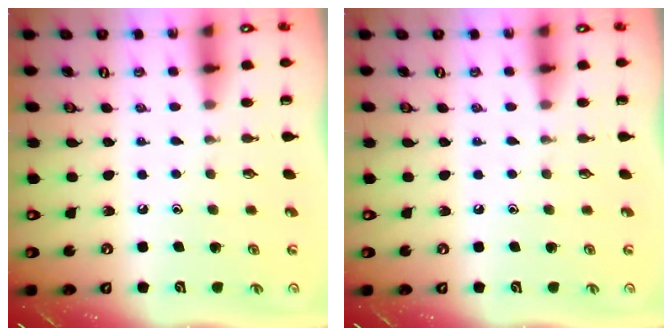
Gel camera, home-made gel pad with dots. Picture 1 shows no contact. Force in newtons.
{"total": 0.0}